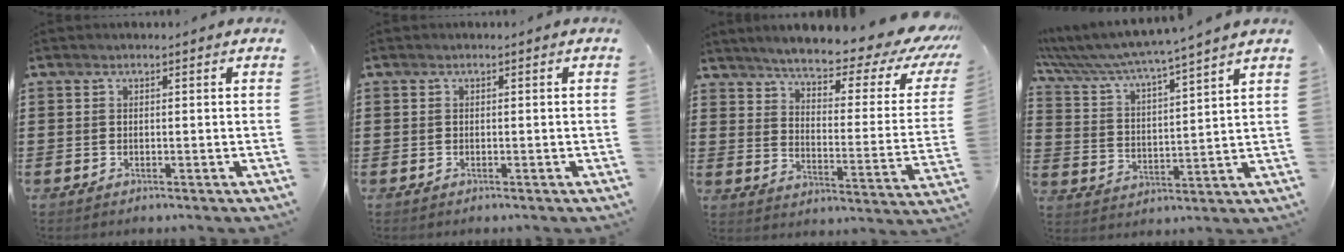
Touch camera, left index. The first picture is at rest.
{"total": 0.0}
{"total": 6.1, "force": [5.2, 0.4, 3.1], "torque": [-0.069, -0.045, 0.081]}
{"total": 4.9, "force": [4.5, -1.0, 1.7], "torque": [-0.055, -0.038, 0.070]}